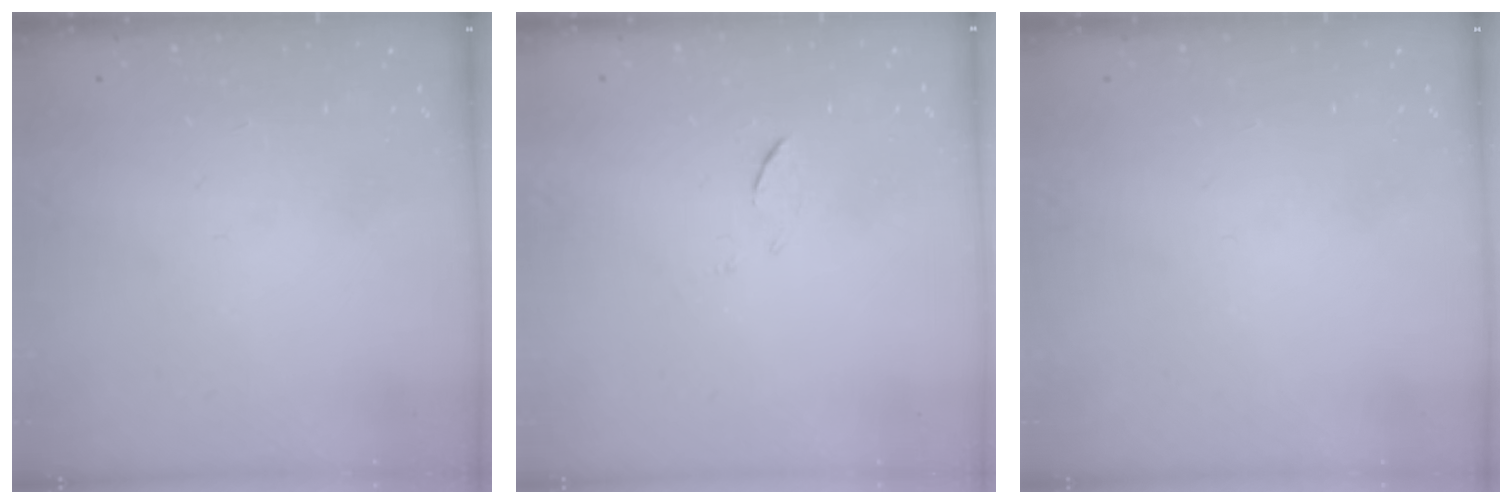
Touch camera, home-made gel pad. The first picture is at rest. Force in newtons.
{"total": 5.5, "press": 5.4, "slide": 0.7}
{"total": 0.0}